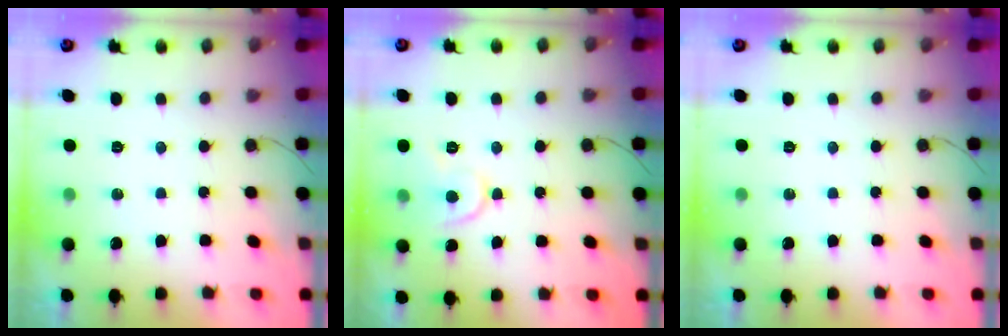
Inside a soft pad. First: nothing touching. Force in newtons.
{"total": 7.3, "press": 7.3, "slide": 0.8}
{"total": 0.0}